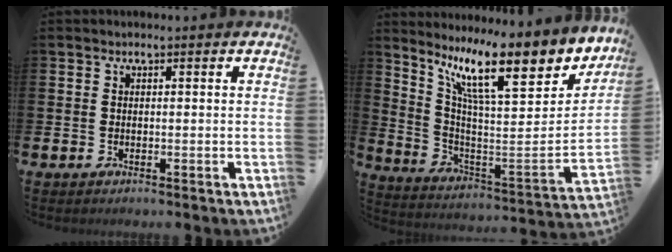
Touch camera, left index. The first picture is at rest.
{"total": 13.2, "force": [9.3, 3.4, 8.6], "torque": [-0.161, -0.073, 0.149]}